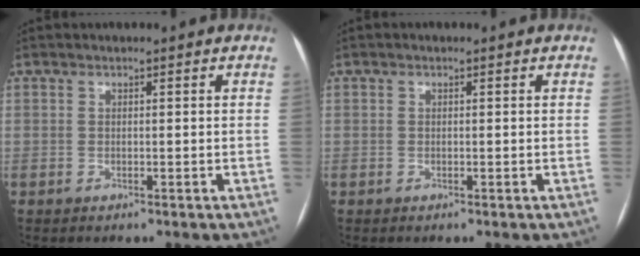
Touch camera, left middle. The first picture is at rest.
{"total": 0.0}